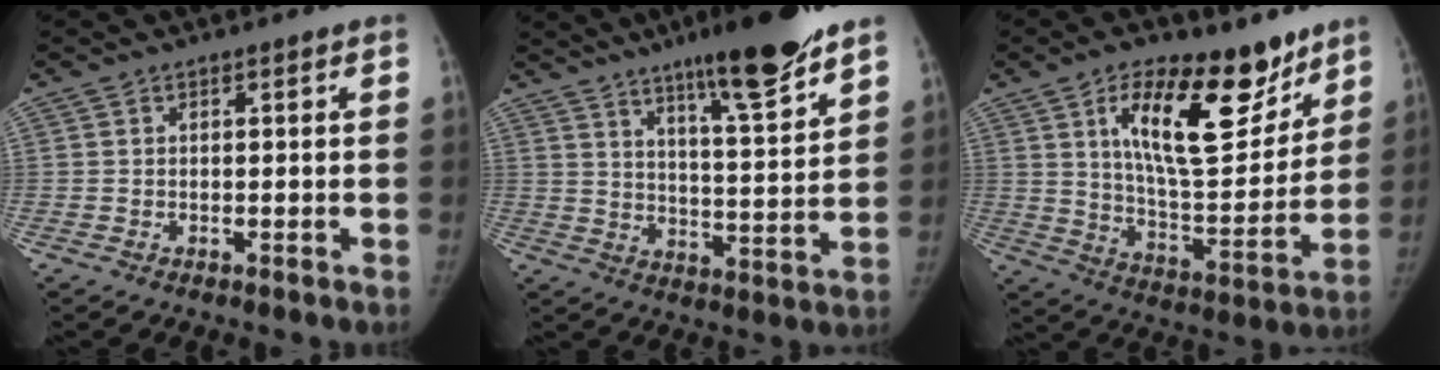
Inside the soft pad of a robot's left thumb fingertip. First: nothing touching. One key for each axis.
{"total": 15.3, "fx": 10.7, "fy": 1.9, "fz": 10.8, "tx": -0.151, "ty": -0.065, "tz": 0.170}
{"total": 20.7, "fx": 11.4, "fy": 9.1, "fz": 14.7, "tx": -0.178, "ty": -0.073, "tz": 0.192}